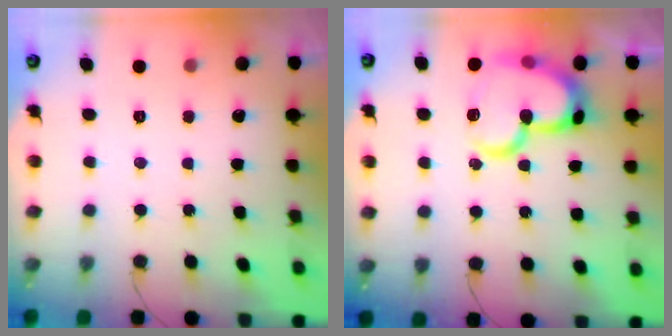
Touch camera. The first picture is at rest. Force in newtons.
{"total": 20.6, "press": 20.4, "slide": 2.6}